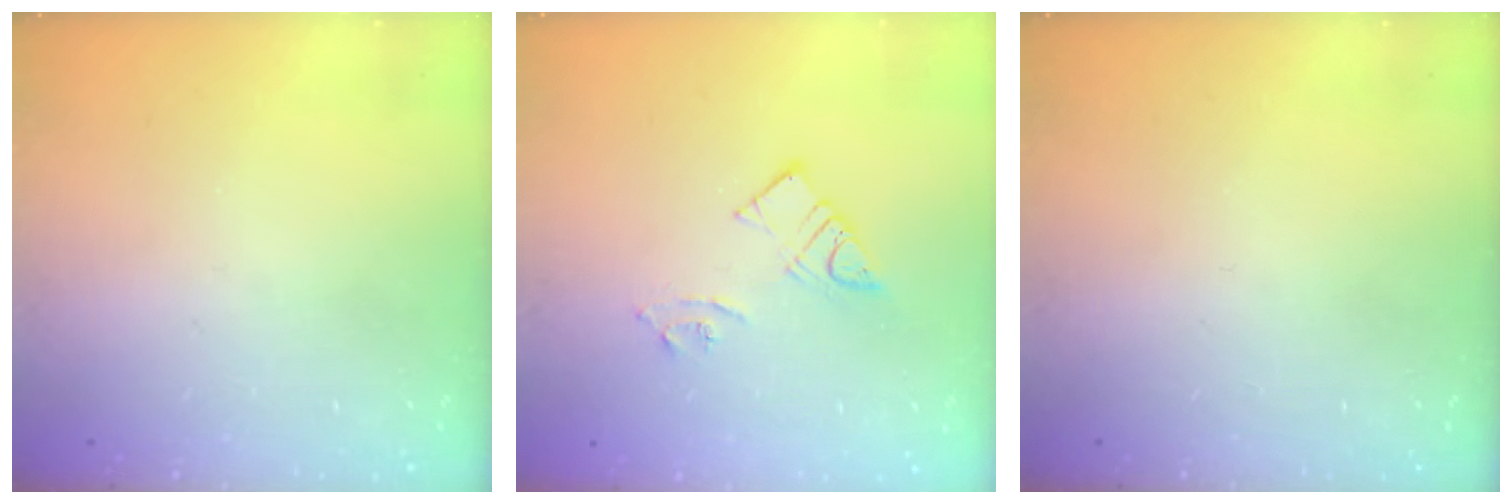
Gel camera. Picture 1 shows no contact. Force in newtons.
{"total": 7.1, "press": 7.1, "slide": 0.6}
{"total": 0.0}